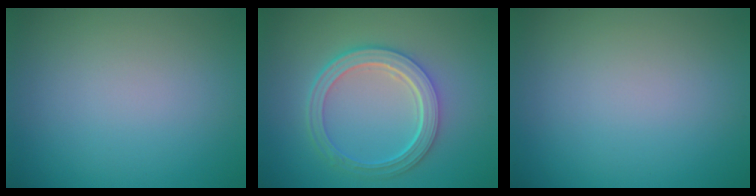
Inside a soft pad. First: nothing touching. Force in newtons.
{"total": 5.2, "press": 3.9, "slide": 3.5}
{"total": 0.0}